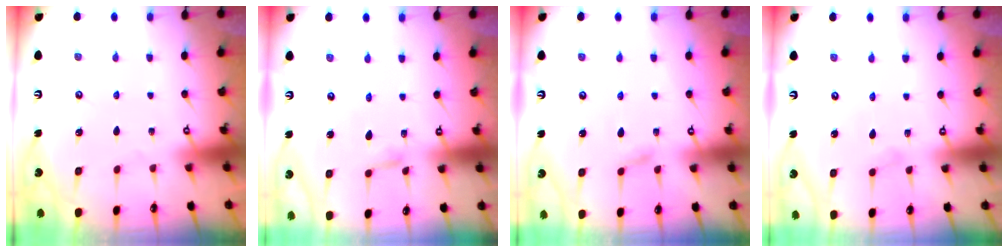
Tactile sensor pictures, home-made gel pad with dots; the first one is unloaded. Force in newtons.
{"total": 3.6, "press": 3.6, "slide": 0.3}
{"total": 4.6, "press": 4.5, "slide": 0.6}
{"total": 2.8, "press": 2.8, "slide": 0.2}